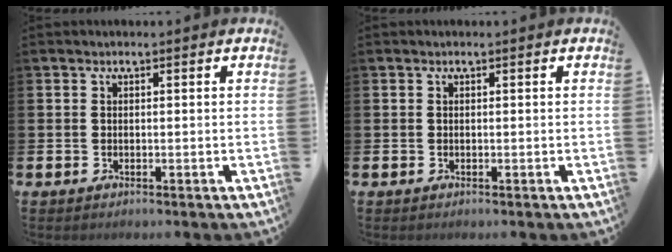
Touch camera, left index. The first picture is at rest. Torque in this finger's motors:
{"motor_torque": [0.00, 0.00, 0.00, 0.00]}